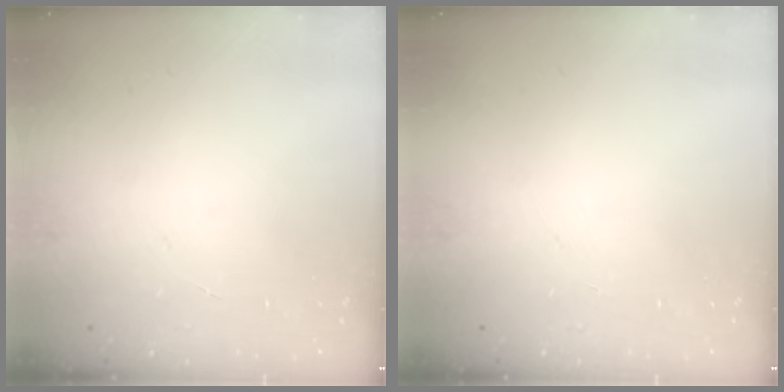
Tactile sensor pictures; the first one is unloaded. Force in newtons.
{"total": 0.0}